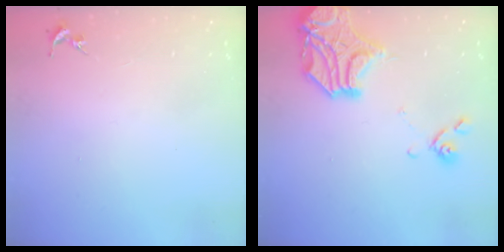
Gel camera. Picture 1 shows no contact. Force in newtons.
{"total": 15.9, "press": 15.6, "slide": 2.9}